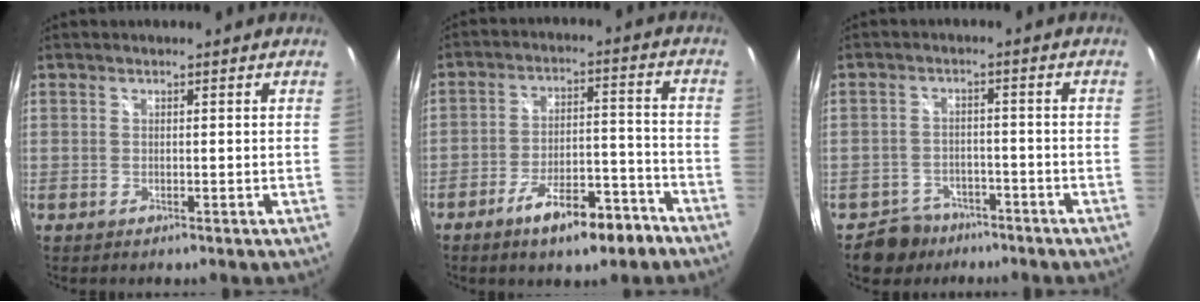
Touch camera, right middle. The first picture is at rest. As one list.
[{"total": 11.5, "force": [-7.8, 3.5, 7.7], "torque": [-0.135, 0.010, -0.111]}, {"total": 5.8, "force": [-4.3, 3.9, 0.2], "torque": [-0.020, 0.019, -0.067]}]